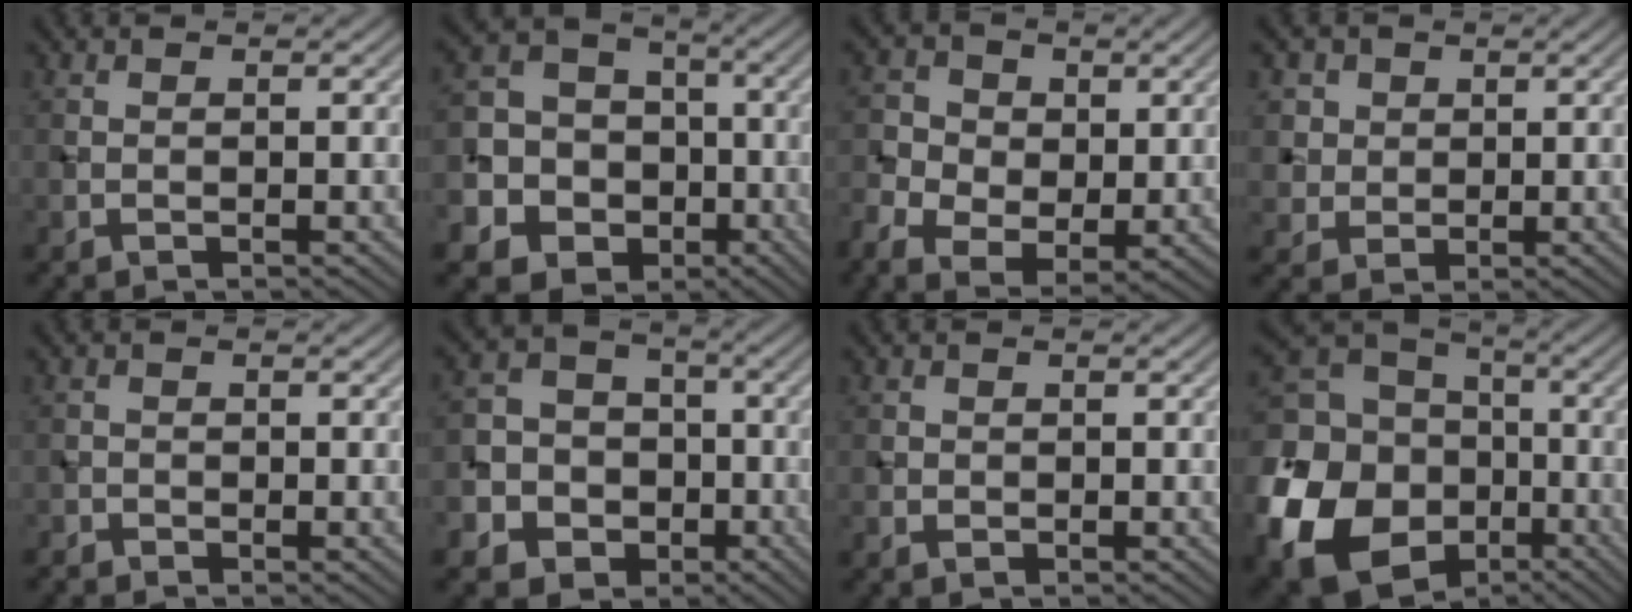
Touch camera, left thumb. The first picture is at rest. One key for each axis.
{"total": 17.3, "fx": -4.6, "fy": 15.7, "fz": 5.5, "tx": -0.203, "ty": -0.016, "tz": -0.092}
{"total": 7.1, "fx": -0.5, "fy": 5.7, "fz": 4.3, "tx": -0.111, "ty": -0.008, "tz": -0.004}
{"total": 5.1, "fx": 2.0, "fy": 4.5, "fz": 1.4, "tx": -0.067, "ty": -0.007, "tz": 0.042}
{"total": 1.2, "fx": -0.9, "fy": 0.9, "fz": 0.1, "tx": 0.000, "ty": -0.002, "tz": -0.018}
{"total": 10.4, "fx": -3.7, "fy": 9.0, "fz": 3.7, "tx": -0.105, "ty": -0.015, "tz": -0.097}
{"total": 0.9, "fx": -0.2, "fy": 0.9, "fz": 0.2, "tx": -0.004, "ty": -0.005, "tz": -0.004}
{"total": 23.5, "fx": -7.3, "fy": 19.4, "fz": 10.9, "tx": -0.293, "ty": -0.047, "tz": -0.145}